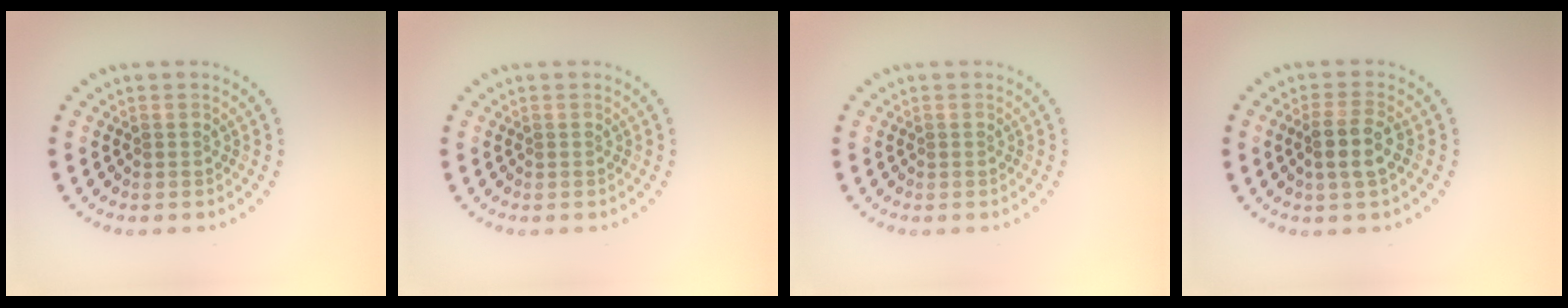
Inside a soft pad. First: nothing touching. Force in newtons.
{"total": 0.0}
{"total": 0.0}
{"total": 2.8, "press": 2.5, "slide": 1.3}